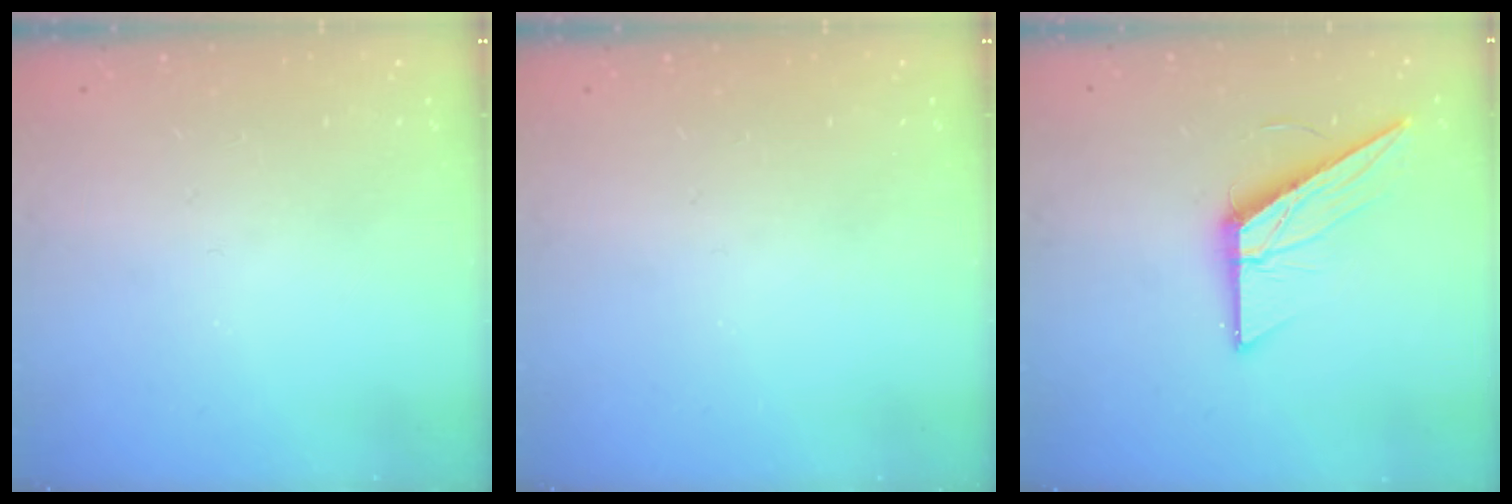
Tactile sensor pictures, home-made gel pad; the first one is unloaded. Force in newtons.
{"total": 0.0}
{"total": 13.8, "press": 13.8, "slide": 0.4}